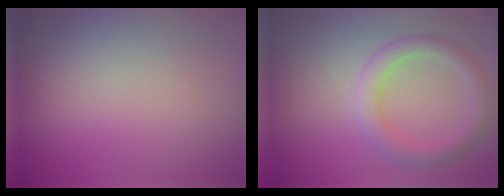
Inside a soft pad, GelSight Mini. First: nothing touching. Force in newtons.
{"total": 2.8, "press": 2.8, "slide": 0.1}